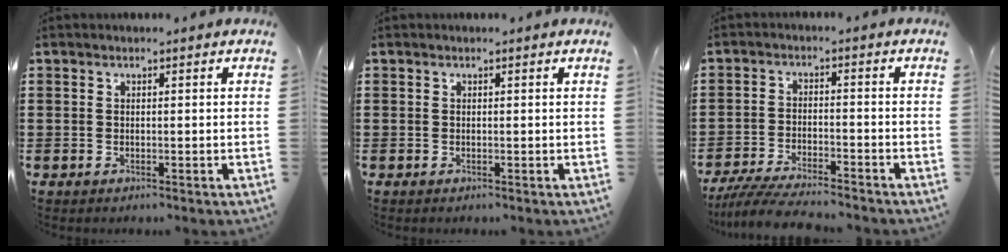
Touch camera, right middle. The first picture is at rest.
{"total": 0.0}
{"total": 5.4, "force": [-5.1, 0.3, 1.7], "torque": [-0.040, -0.007, -0.103]}